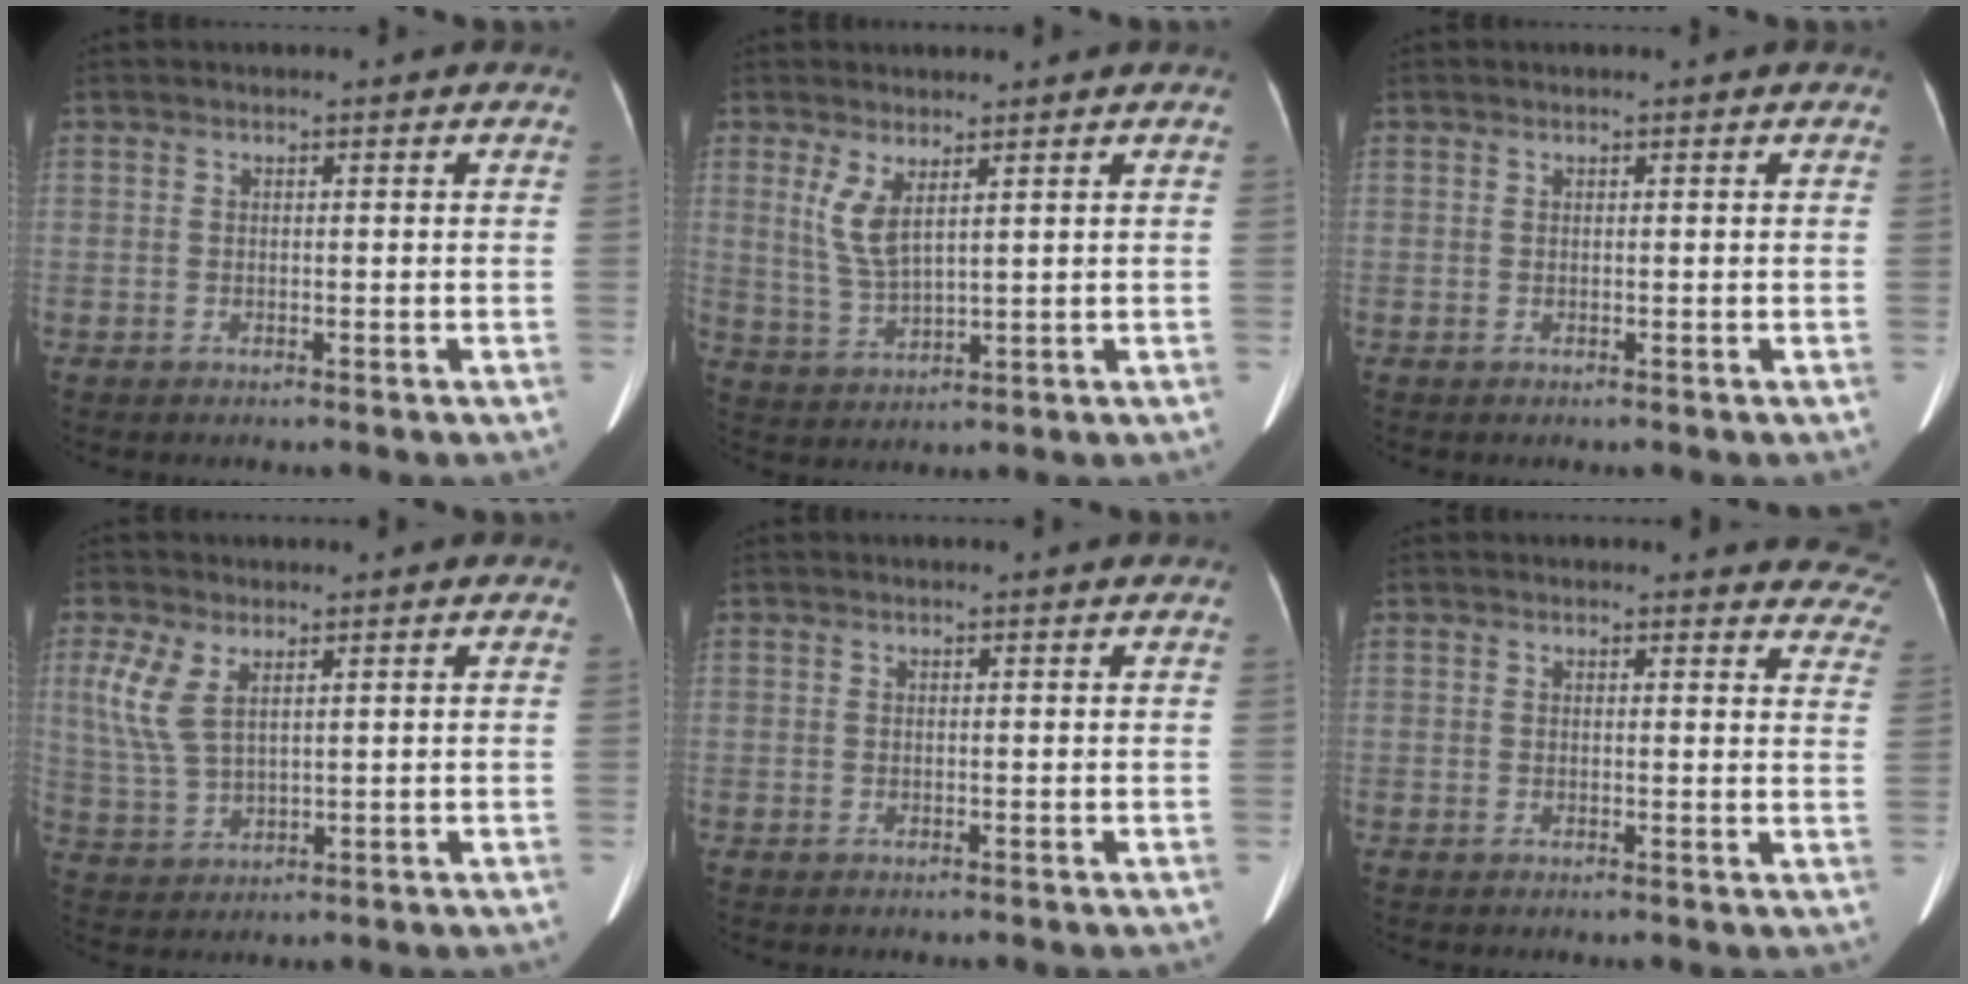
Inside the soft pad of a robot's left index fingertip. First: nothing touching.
{"total": 4.5, "force": [2.1, 1.0, 3.9], "torque": [-0.094, -0.011, 0.056]}
{"total": 0.0}
{"total": 5.8, "force": [2.5, 2.5, 4.6], "torque": [-0.127, 0.006, 0.065]}
{"total": 1.5, "force": [1.4, -0.1, 0.4], "torque": [-0.008, 0.015, 0.021]}
{"total": 13.4, "force": [12.8, 3.4, 2.1], "torque": [0.023, -0.050, 0.099]}